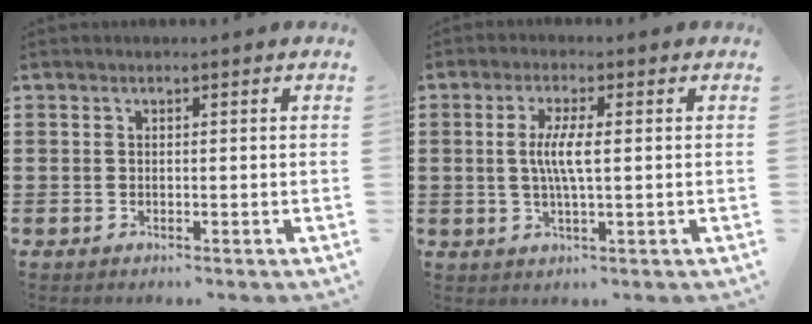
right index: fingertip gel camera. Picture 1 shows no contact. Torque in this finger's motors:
{"motor_torque": [1.23, 0.78, 0.43, 0.13]}